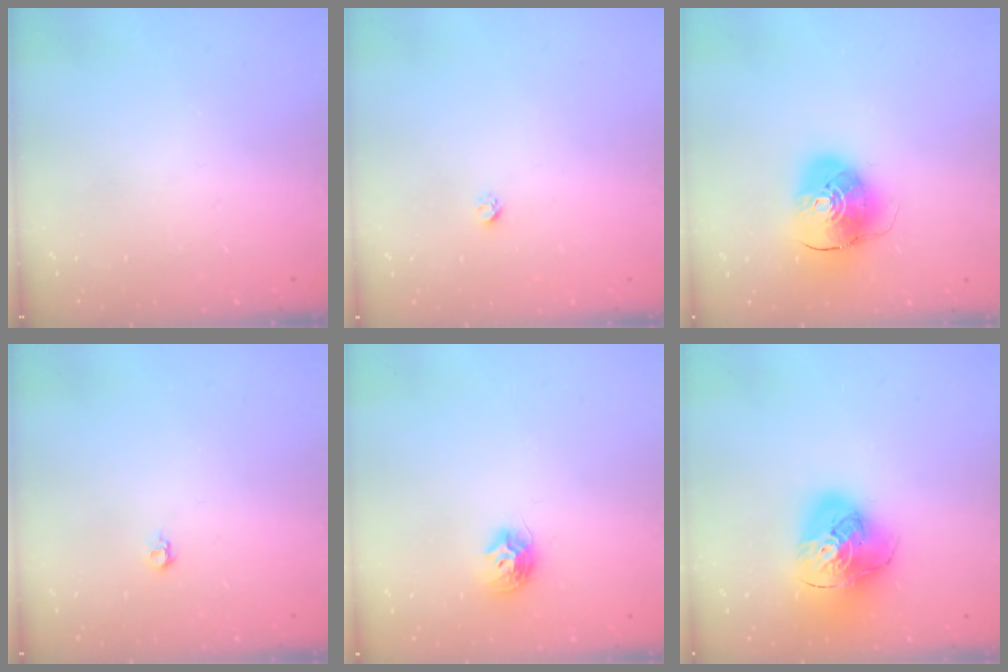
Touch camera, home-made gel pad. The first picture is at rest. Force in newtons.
{"total": 1.9, "press": 1.9, "slide": 0.1}
{"total": 10.9, "press": 10.7, "slide": 1.6}
{"total": 4.0, "press": 3.9, "slide": 0.7}
{"total": 8.6, "press": 8.5, "slide": 0.1}
{"total": 17.1, "press": 17.0, "slide": 2.1}